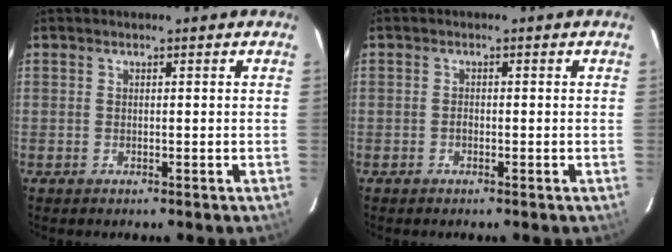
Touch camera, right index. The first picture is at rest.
{"total": 0.7, "force": [-0.4, 0.5, 0.3], "torque": [-0.004, 0.002, -0.009]}